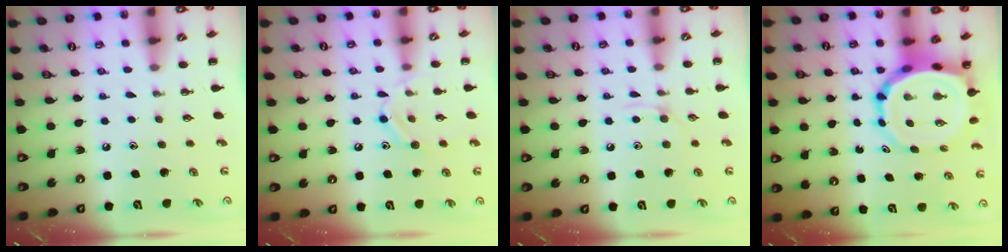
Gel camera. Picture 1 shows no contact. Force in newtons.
{"total": 10.1, "press": 10.0, "slide": 1.1}
{"total": 2.8, "press": 2.7, "slide": 0.9}
{"total": 9.4, "press": 8.8, "slide": 3.1}